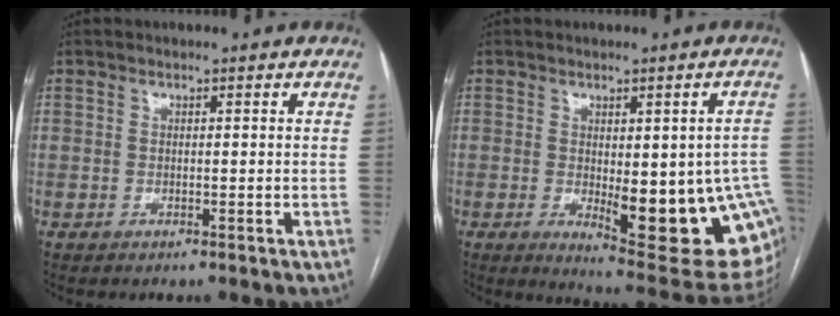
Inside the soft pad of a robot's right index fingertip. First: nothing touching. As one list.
[{"total": 17.3, "force": [-3.4, 5.4, 16.1], "torque": [-0.131, 0.002, -0.021]}]